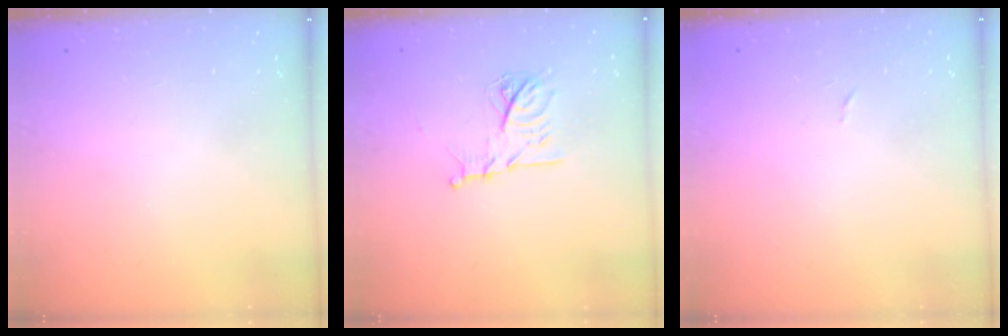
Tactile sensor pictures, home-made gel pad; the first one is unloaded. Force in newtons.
{"total": 11.7, "press": 11.7, "slide": 0.1}
{"total": 2.4, "press": 2.4, "slide": 0.4}